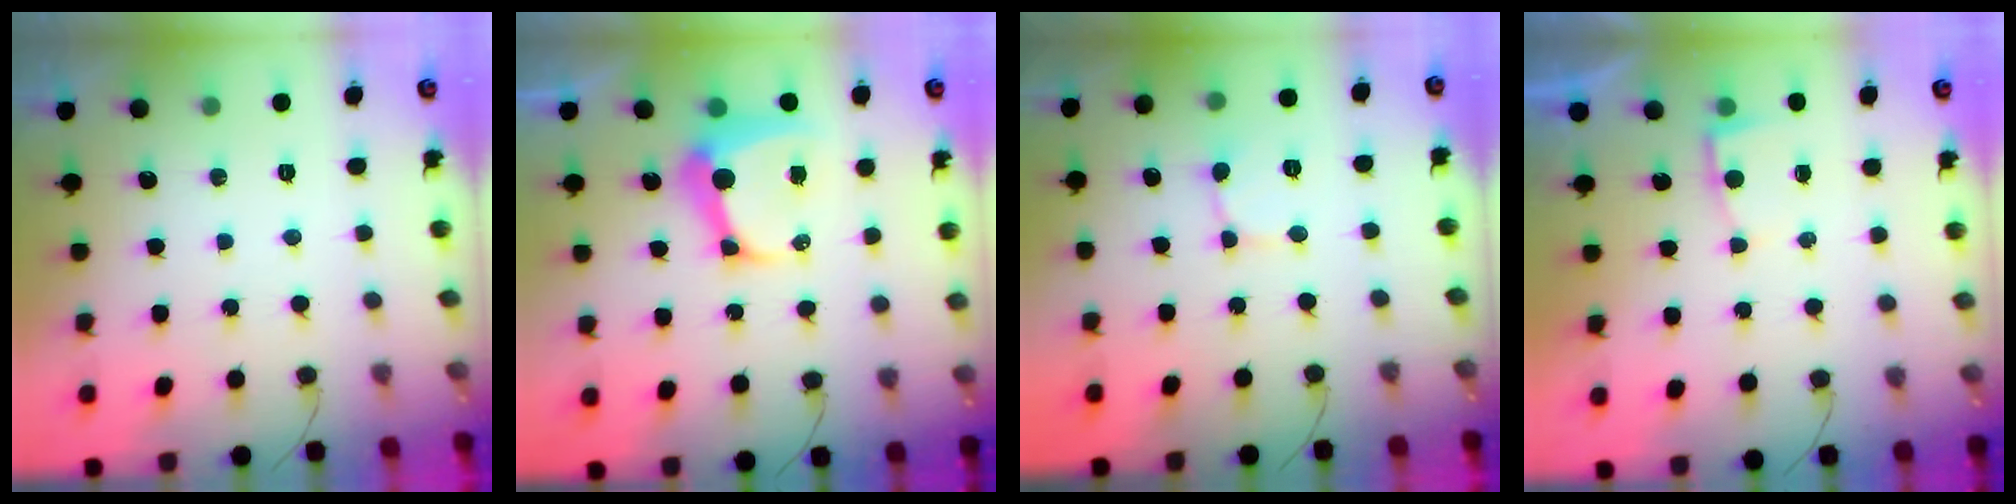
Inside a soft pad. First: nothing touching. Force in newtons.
{"total": 9.7, "press": 9.6, "slide": 1.0}
{"total": 1.6, "press": 1.6, "slide": 0.1}
{"total": 2.8, "press": 2.8, "slide": 0.3}